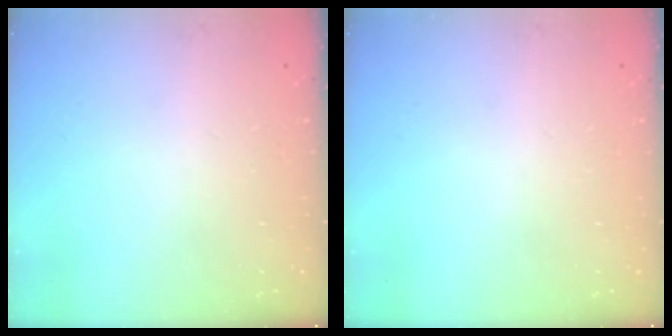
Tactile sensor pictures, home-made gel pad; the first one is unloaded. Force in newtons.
{"total": 0.0}